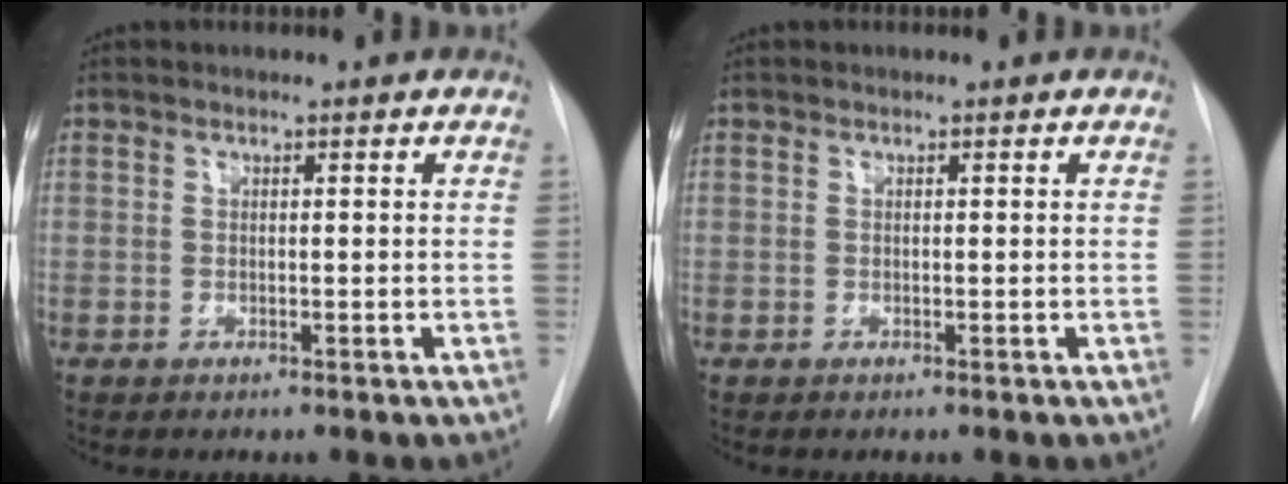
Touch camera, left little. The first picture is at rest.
{"total": 0.0}